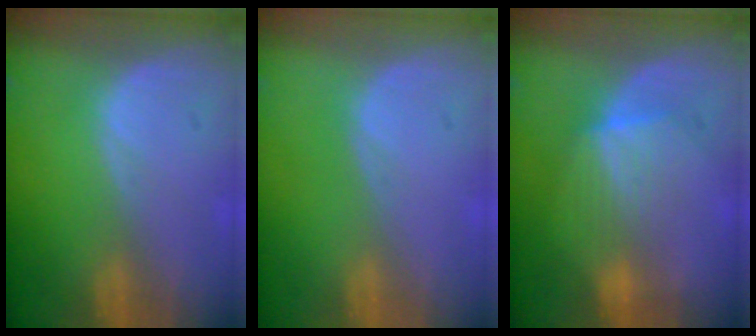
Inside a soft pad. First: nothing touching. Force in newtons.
{"total": 0.0}
{"total": 4.9, "press": 4.7, "slide": 1.2}